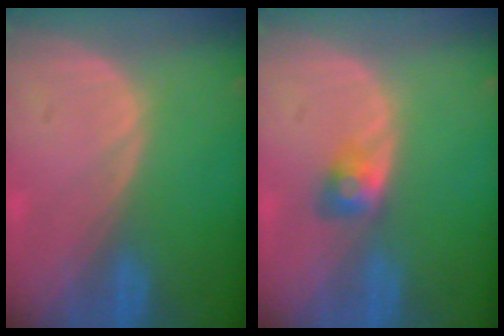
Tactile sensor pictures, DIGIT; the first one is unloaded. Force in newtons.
{"total": 2.8, "press": 2.6, "slide": 1.2}